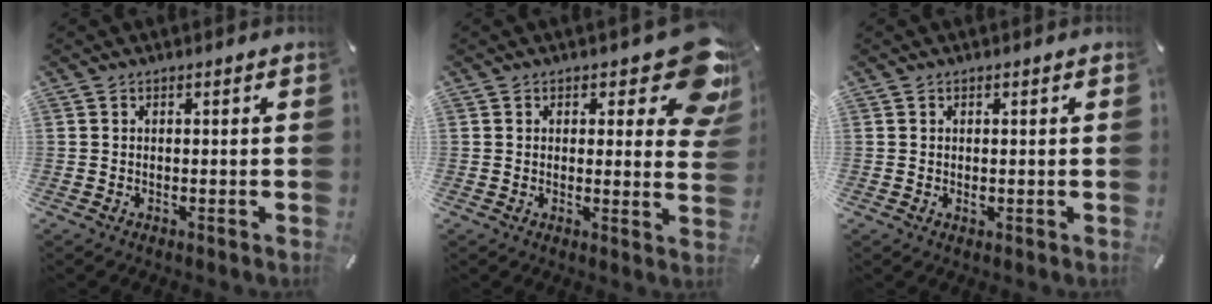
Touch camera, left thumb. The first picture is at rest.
{"total": 11.9, "force": [6.5, 5.2, 8.5], "torque": [-0.089, -0.050, 0.111]}
{"total": 0.8, "force": [0.1, 0.7, 0.5], "torque": [-0.002, -0.002, -0.001]}